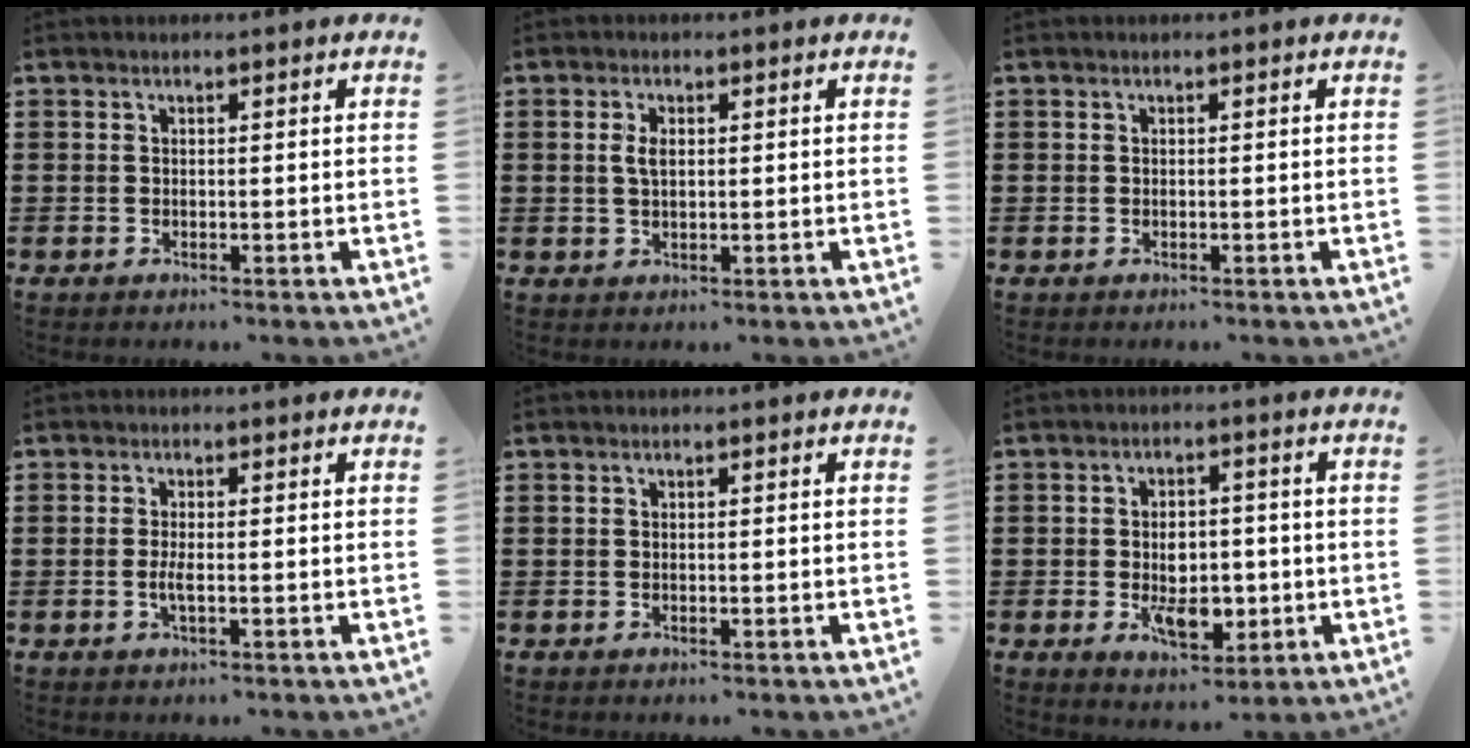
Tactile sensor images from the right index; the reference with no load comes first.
{"total": 2.6, "force": [0.4, 1.3, 2.3], "torque": [-0.049, 0.006, 0.006]}
{"total": 0.0}
{"total": 2.1, "force": [-0.6, 0.4, 2.0], "torque": [-0.043, -0.002, -0.014]}
{"total": 0.0}
{"total": 6.7, "force": [-1.3, 4.2, 5.1], "torque": [-0.074, 0.000, -0.027]}